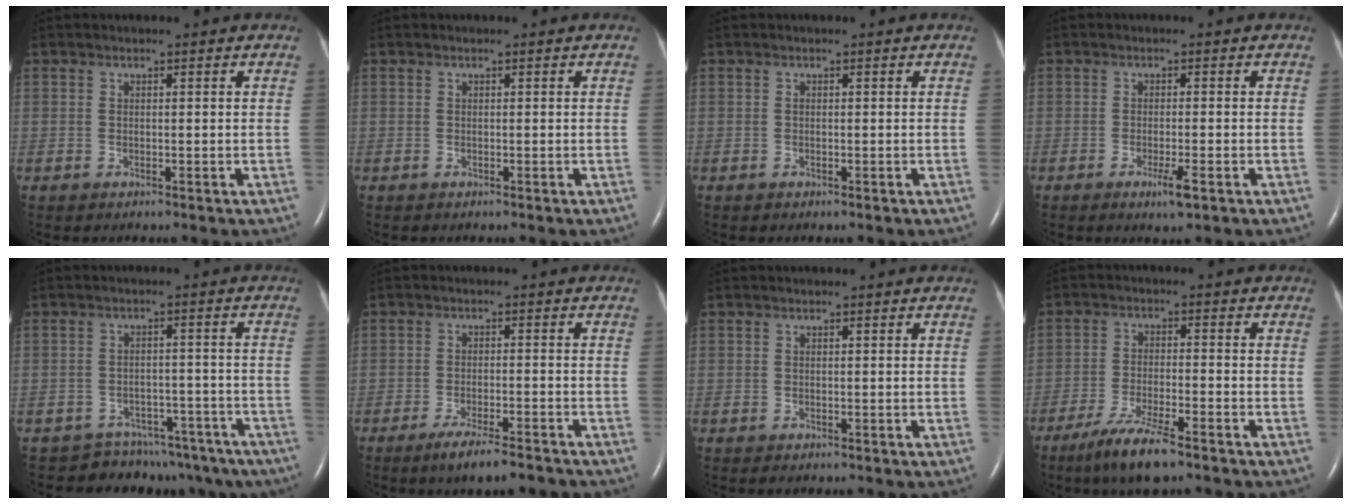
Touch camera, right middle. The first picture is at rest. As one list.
[{"total": 0.0}, {"total": 0.0}, {"total": 2.9, "force": [-1.5, 0.1, 2.4], "torque": [-0.045, -0.007, -0.024]}, {"total": 12.4, "force": [-10.8, 5.9, 1.2], "torque": [-0.005, 0.035, -0.118]}, {"total": 7.1, "force": [-5.6, 0.8, 4.3], "torque": [-0.073, -0.014, -0.086]}, {"total": 0.0}, {"total": 7.8, "force": [-5.6, 0.8, 5.3], "torque": [-0.112, -0.020, -0.102]}]